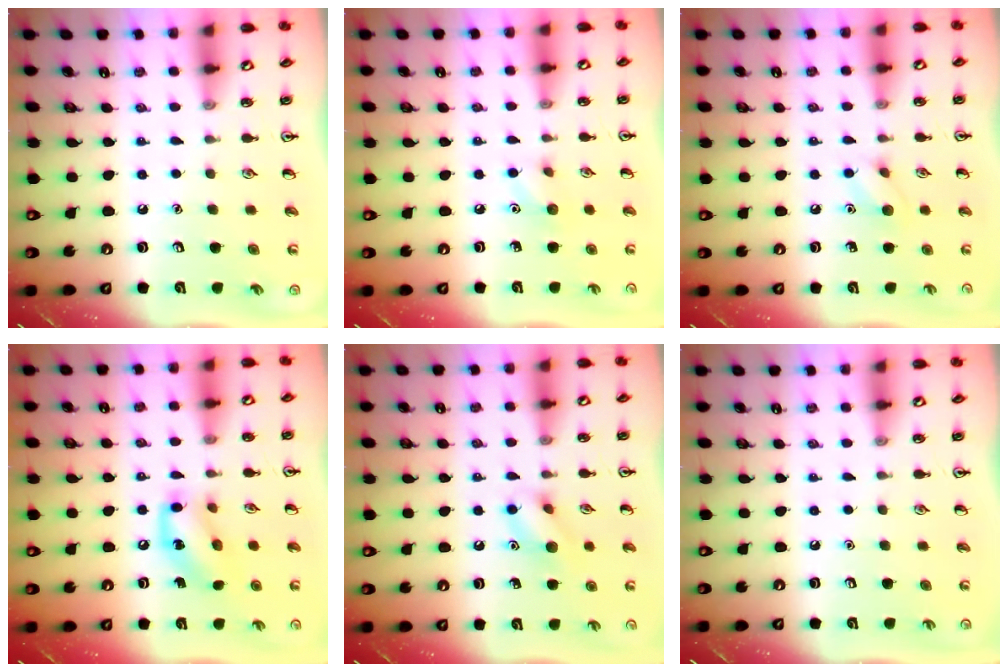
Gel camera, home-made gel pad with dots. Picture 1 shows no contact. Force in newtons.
{"total": 5.9, "press": 5.6, "slide": 1.6}
{"total": 6.4, "press": 6.3, "slide": 1.4}
{"total": 12.0, "press": 11.8, "slide": 1.8}
{"total": 9.6, "press": 9.6, "slide": 0.7}
{"total": 0.0}